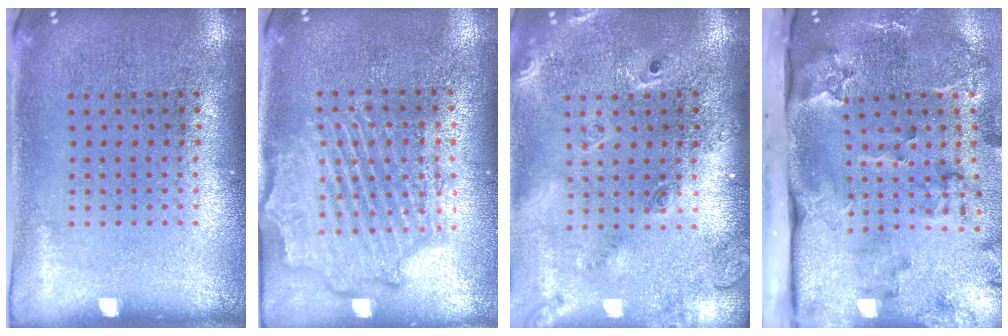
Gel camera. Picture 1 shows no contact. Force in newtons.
{"total": 2.1, "press": 2.1, "slide": 0.5}
{"total": 2.3, "press": 1.7, "slide": 1.5}
{"total": 4.0, "press": 2.7, "slide": 3.0}